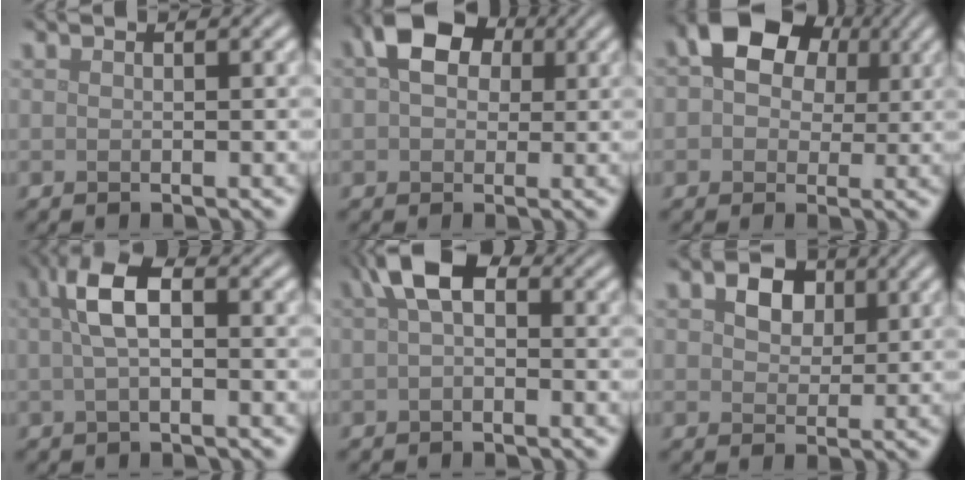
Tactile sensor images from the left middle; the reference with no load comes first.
{"total": 6.4, "force": [2.0, 4.5, 4.1], "torque": [-0.082, 0.017, 0.015]}
{"total": 8.4, "force": [2.7, 6.2, 4.9], "torque": [-0.079, 0.023, 0.016]}
{"total": 4.1, "force": [0.6, 1.6, 3.8], "torque": [-0.075, 0.011, 0.005]}
{"total": 4.0, "force": [0.9, 2.2, 3.2], "torque": [-0.052, 0.013, 0.004]}
{"total": 3.5, "force": [1.4, 2.5, 1.9], "torque": [-0.035, 0.000, 0.013]}